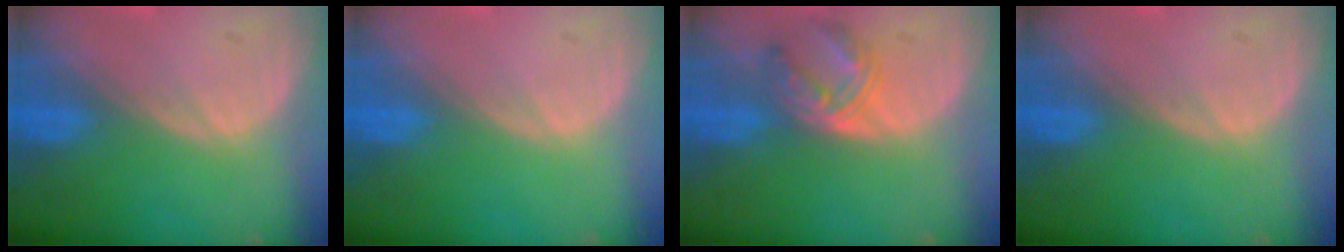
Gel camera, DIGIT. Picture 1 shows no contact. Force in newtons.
{"total": 0.0}
{"total": 5.5, "press": 5.0, "slide": 2.3}
{"total": 0.0}